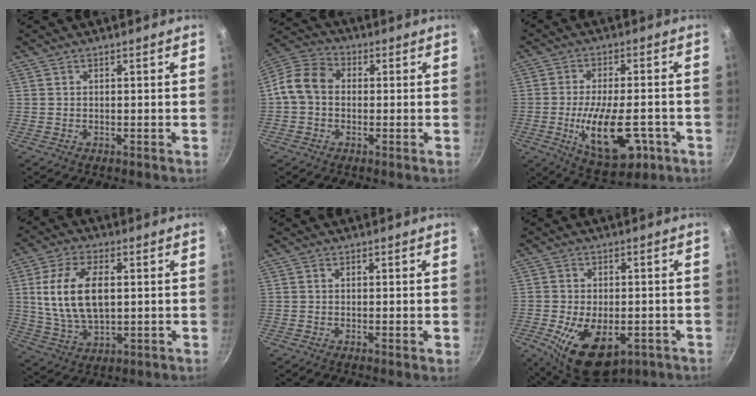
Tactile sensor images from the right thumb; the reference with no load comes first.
{"total": 9.0, "force": [0.0, 6.9, 5.7], "torque": [-0.105, 0.030, -0.013]}
{"total": 14.4, "force": [-4.4, 6.3, 12.2], "torque": [-0.197, 0.004, -0.059]}
{"total": 14.5, "force": [2.2, 7.8, 12.0], "torque": [-0.228, -0.001, 0.048]}
{"total": 1.1, "force": [0.0, 0.2, 1.1], "torque": [-0.020, -0.005, -0.001]}
{"total": 14.0, "force": [-5.0, 7.8, 10.4], "torque": [-0.178, 0.000, -0.062]}